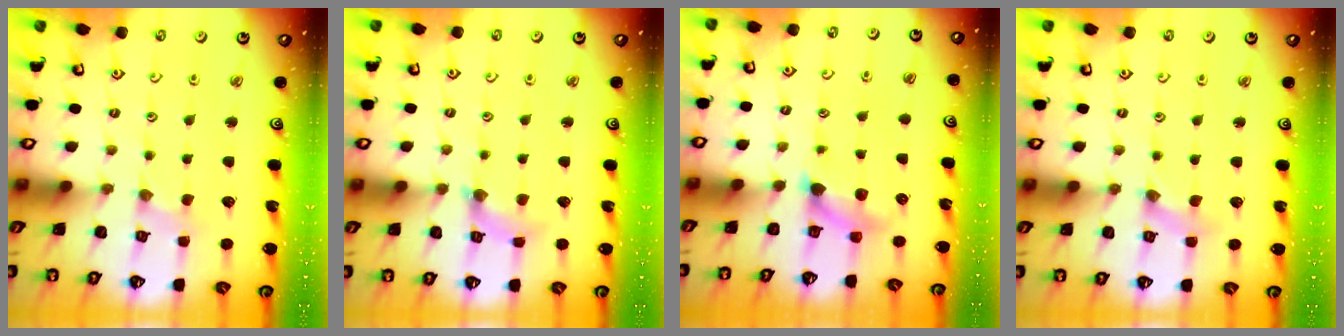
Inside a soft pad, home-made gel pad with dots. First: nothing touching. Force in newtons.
{"total": 2.2, "press": 2.2, "slide": 0.4}
{"total": 6.5, "press": 6.4, "slide": 0.8}
{"total": 0.0}